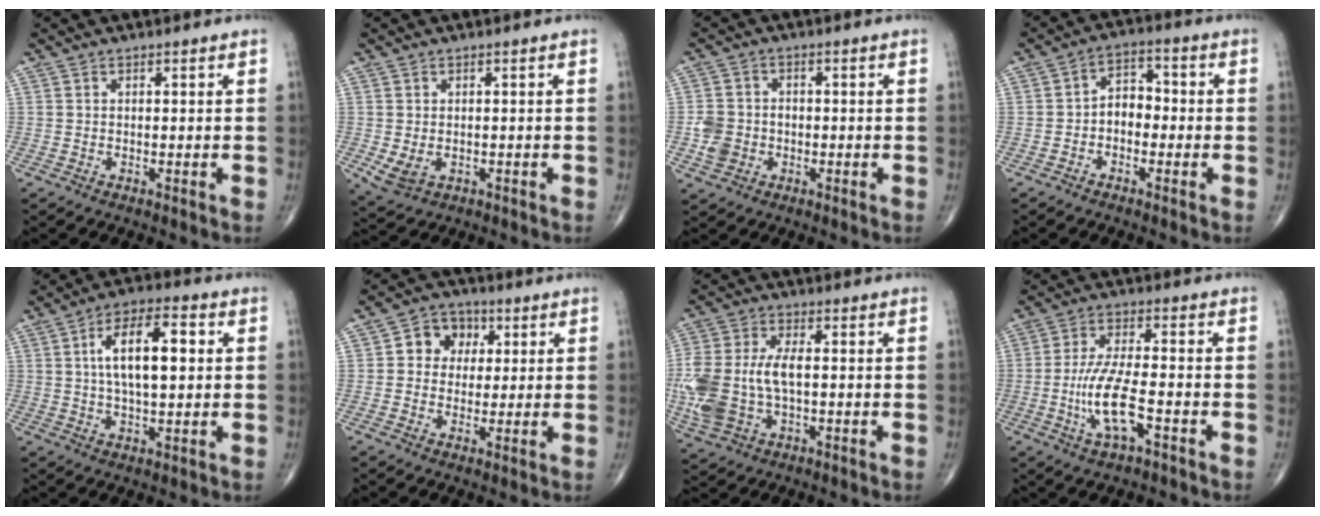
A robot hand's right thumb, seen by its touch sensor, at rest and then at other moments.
{"total": 3.8, "force": [-0.7, 2.8, 2.6], "torque": [-0.049, -0.006, 0.001]}
{"total": 5.2, "force": [-1.3, 4.5, 2.3], "torque": [-0.033, 0.012, -0.024]}
{"total": 5.4, "force": [-1.2, 3.8, 3.6], "torque": [-0.035, 0.028, -0.034]}
{"total": 12.2, "force": [2.0, 5.1, 10.8], "torque": [-0.176, 0.014, 0.031]}
{"total": 7.3, "force": [1.7, 6.2, 3.5], "torque": [-0.017, 0.006, 0.019]}
{"total": 15.1, "force": [-1.2, 8.6, 12.3], "torque": [-0.300, 0.005, -0.016]}
{"total": 10.0, "force": [-3.2, 3.2, 8.9], "torque": [-0.187, 0.016, -0.059]}